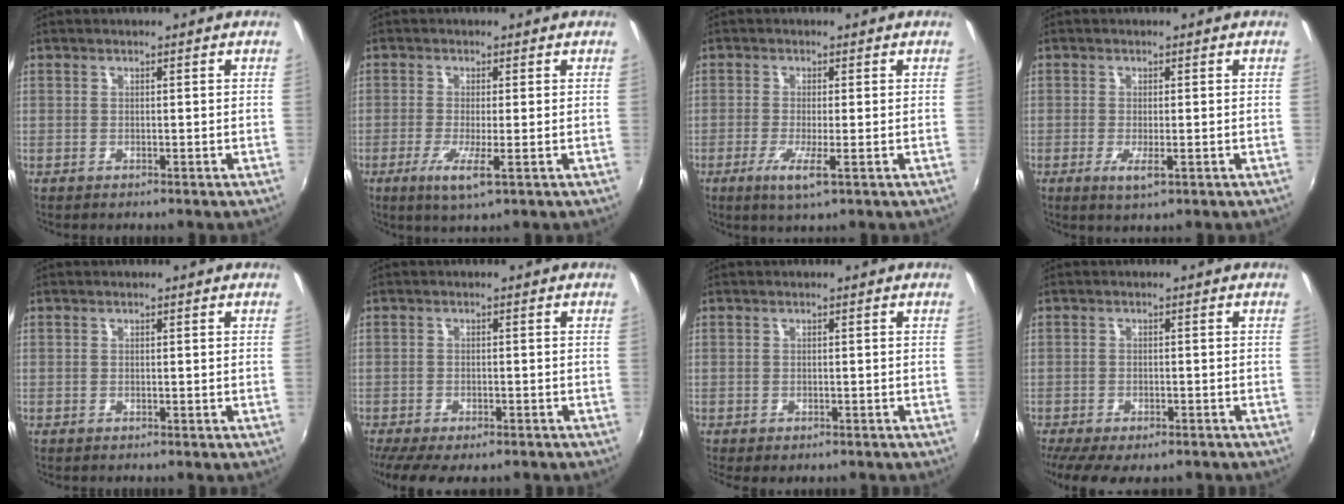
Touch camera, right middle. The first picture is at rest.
{"total": 4.6, "force": [-1.7, 0.1, 4.3], "torque": [-0.094, -0.016, -0.035]}
{"total": 4.4, "force": [-1.7, 0.1, 4.0], "torque": [-0.088, -0.015, -0.036]}
{"total": 3.0, "force": [-1.1, 0.6, 2.8], "torque": [-0.055, -0.012, -0.018]}
{"total": 0.0}
{"total": 9.6, "force": [-7.6, 3.1, 5.0], "torque": [-0.117, -0.039, -0.124]}
{"total": 2.7, "force": [-1.9, 1.3, 1.4], "torque": [-0.026, -0.017, -0.026]}
{"total": 9.8, "force": [-7.3, 3.6, 5.4], "torque": [-0.125, -0.040, -0.117]}